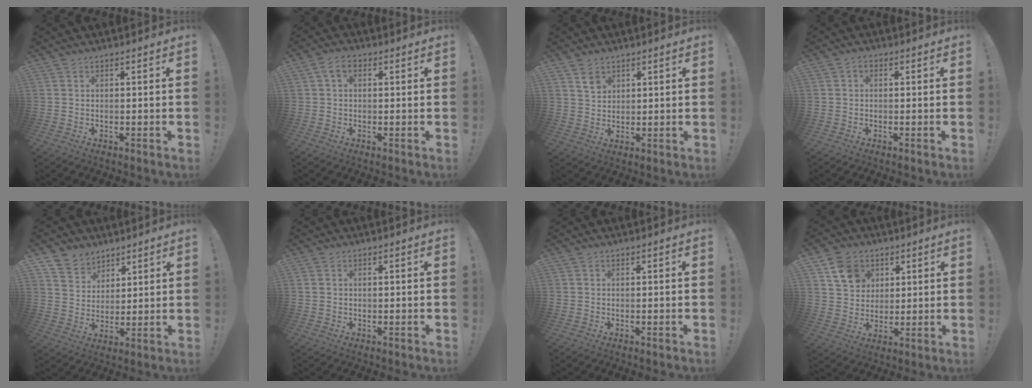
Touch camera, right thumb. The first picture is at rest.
{"total": 4.4, "force": [1.2, 2.8, 3.1], "torque": [-0.058, 0.009, 0.024]}
{"total": 4.2, "force": [2.8, 2.9, 1.1], "torque": [-0.001, -0.018, 0.048]}
{"total": 1.6, "force": [-0.1, 1.1, 1.0], "torque": [-0.025, 0.008, -0.002]}
{"total": 7.3, "force": [5.2, 5.0, 0.1], "torque": [-0.012, -0.047, 0.104]}
{"total": 0.7, "force": [0.3, 0.6, 0.2], "torque": [-0.009, 0.005, 0.006]}
{"total": 0.0}
{"total": 9.9, "force": [4.9, 8.1, 3.2], "torque": [-0.042, -0.022, 0.098]}